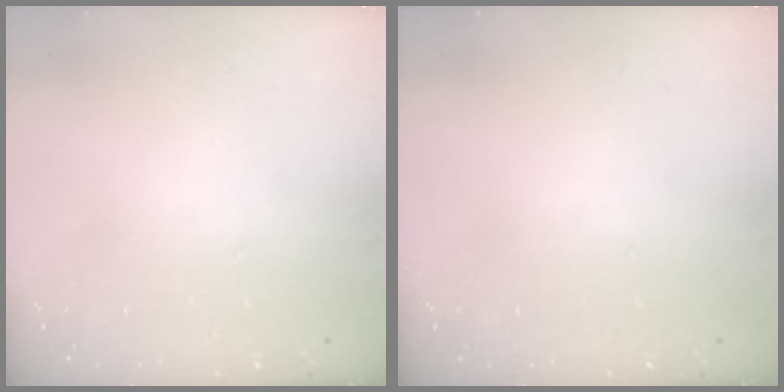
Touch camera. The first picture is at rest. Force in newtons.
{"total": 0.0}